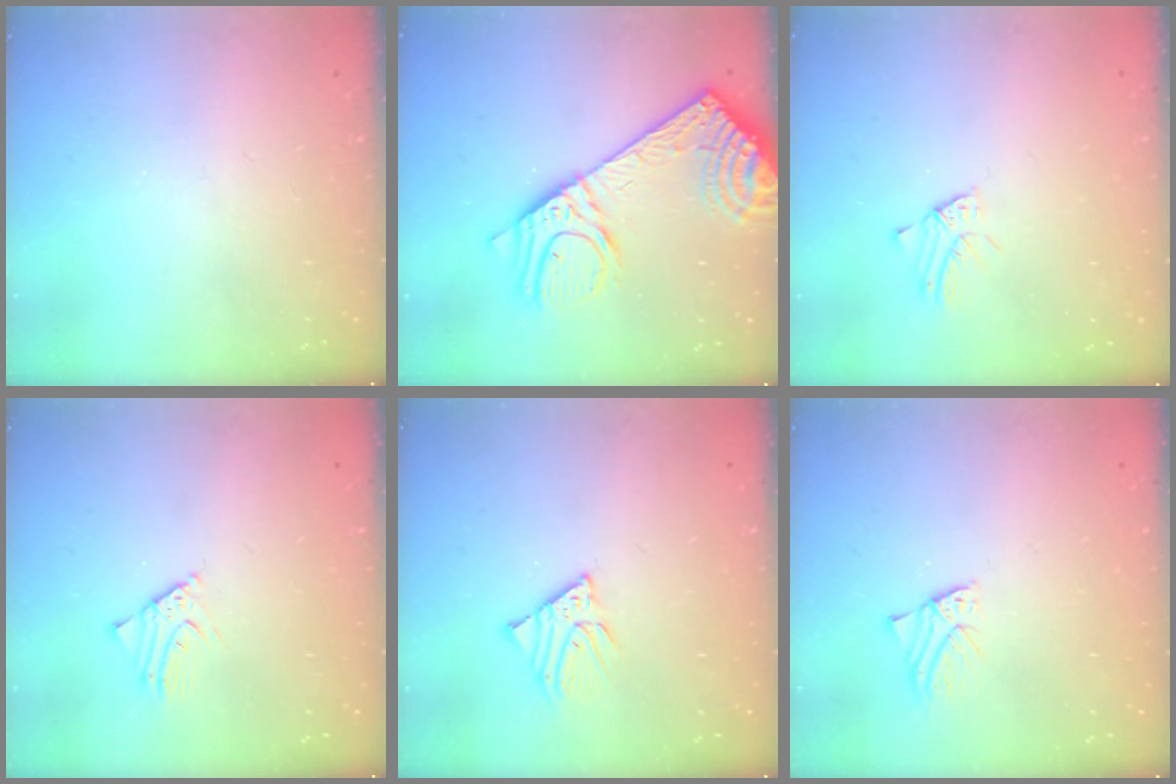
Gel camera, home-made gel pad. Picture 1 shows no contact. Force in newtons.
{"total": 21.5, "press": 21.1, "slide": 4.3}
{"total": 1.4, "press": 1.4, "slide": 0.0}
{"total": 3.0, "press": 3.0, "slide": 0.3}
{"total": 5.1, "press": 5.0, "slide": 0.5}
{"total": 1.6, "press": 1.6, "slide": 0.1}